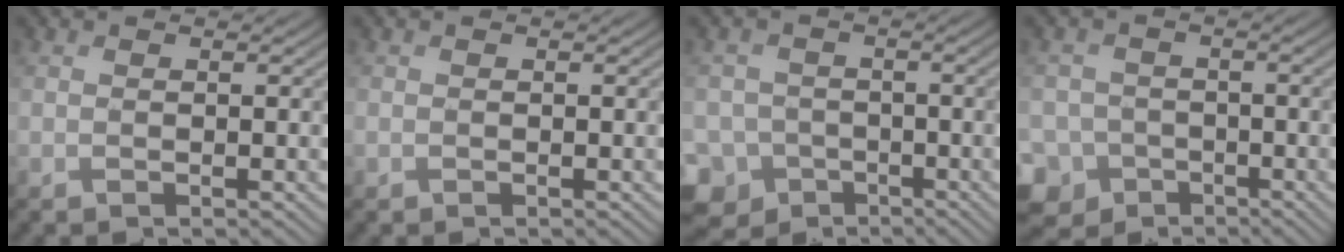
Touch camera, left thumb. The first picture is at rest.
{"total": 0.0}
{"total": 8.3, "force": [-5.4, 6.3, 1.3], "torque": [-0.044, -0.029, -0.096]}
{"total": 7.4, "force": [-4.7, 5.7, 1.0], "torque": [-0.034, -0.030, -0.089]}